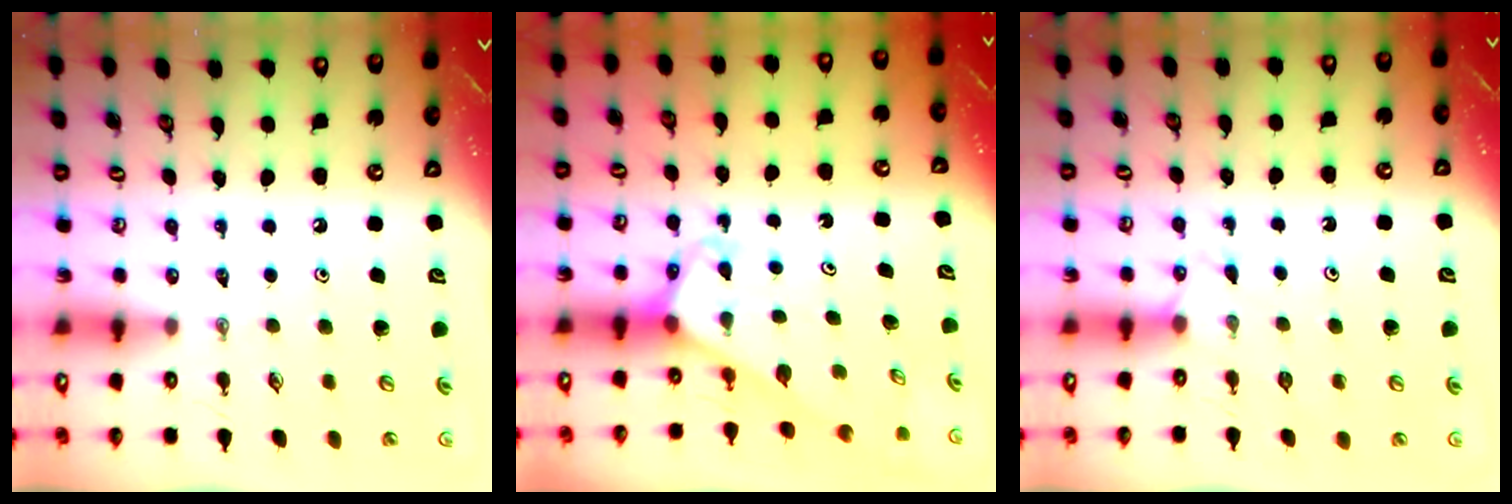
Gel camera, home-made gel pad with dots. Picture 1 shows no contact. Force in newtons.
{"total": 3.4, "press": 3.4, "slide": 0.2}
{"total": 3.7, "press": 3.7, "slide": 0.4}